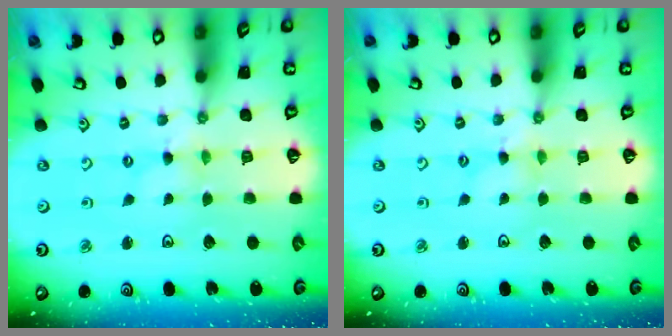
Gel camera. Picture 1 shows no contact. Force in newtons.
{"total": 1.2, "press": 1.2, "slide": 0.3}